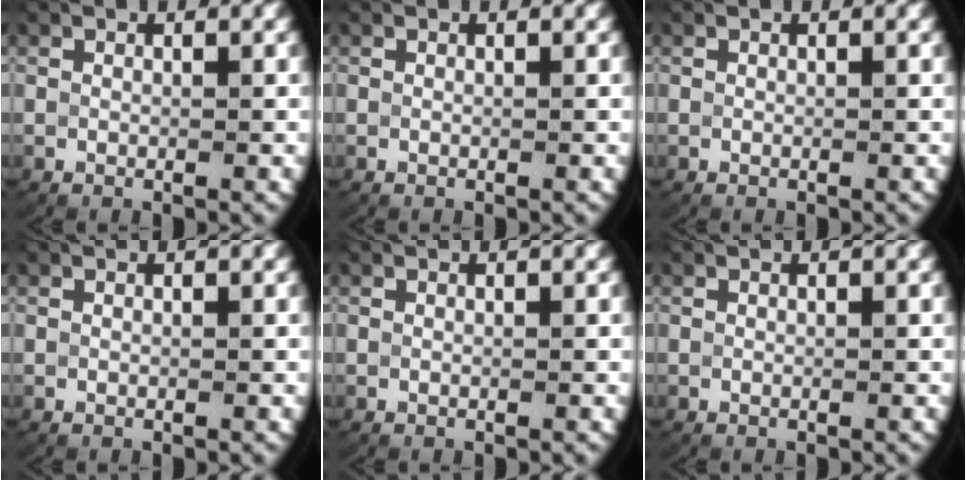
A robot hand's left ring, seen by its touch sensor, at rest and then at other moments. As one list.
[{"total": 0.0}, {"total": 0.0}, {"total": 0.0}, {"total": 0.0}, {"total": 0.0}]